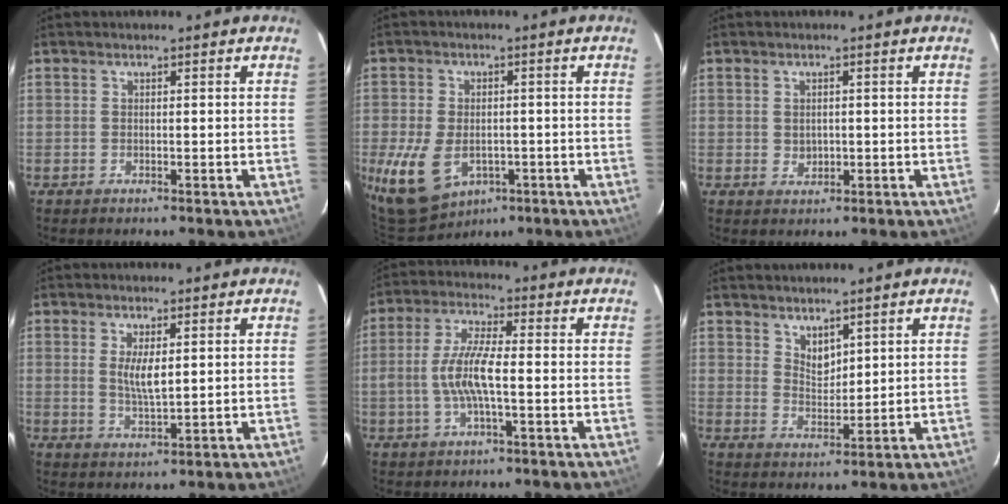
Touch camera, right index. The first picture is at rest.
{"total": 12.3, "force": [-4.4, 8.3, 7.9], "torque": [-0.184, -0.027, -0.065]}
{"total": 2.0, "force": [0.0, 1.8, 0.9], "torque": [-0.014, 0.000, 0.005]}
{"total": 4.7, "force": [1.0, 1.5, 4.3], "torque": [-0.080, -0.006, 0.021]}
{"total": 8.0, "force": [-1.4, 1.7, 7.7], "torque": [-0.159, 0.004, -0.028]}
{"total": 3.8, "force": [3.0, 1.8, 1.5], "torque": [-0.020, -0.001, 0.055]}